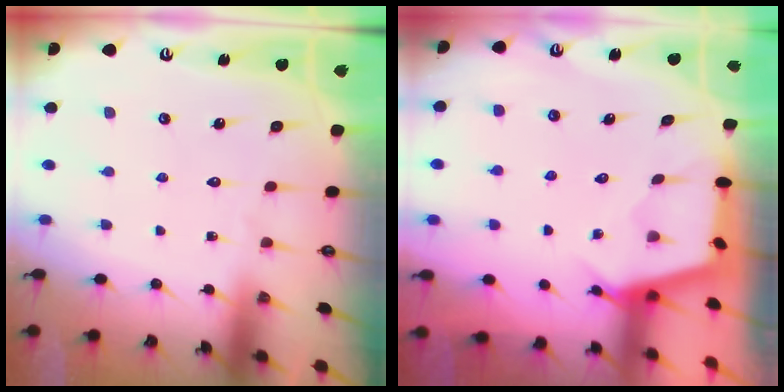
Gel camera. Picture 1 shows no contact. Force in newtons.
{"total": 3.1, "press": 3.1, "slide": 0.3}